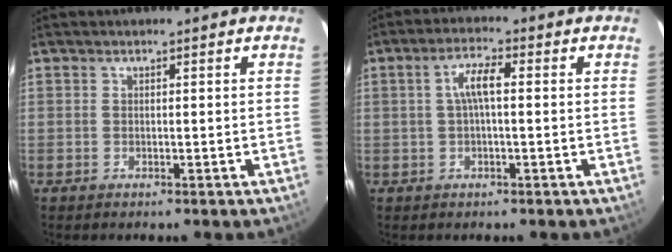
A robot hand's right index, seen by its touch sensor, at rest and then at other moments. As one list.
[{"total": 4.5, "force": [0.3, 1.0, 4.3], "torque": [-0.083, 0.011, 0.007]}]